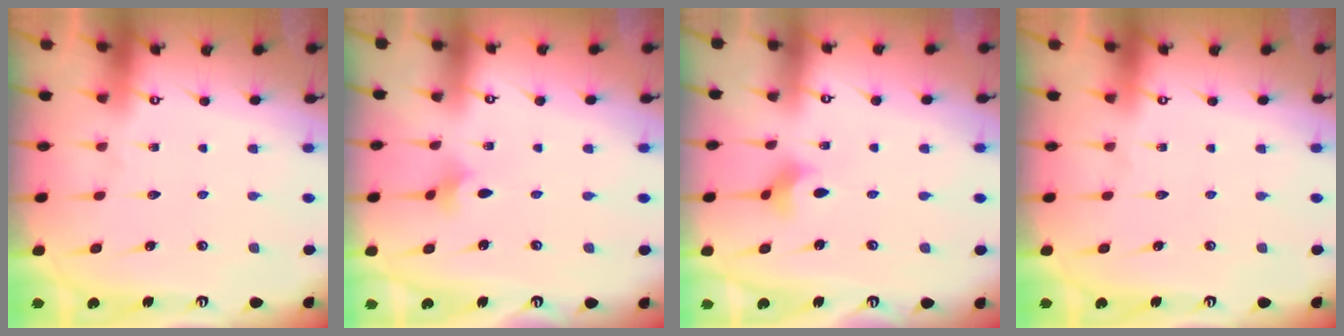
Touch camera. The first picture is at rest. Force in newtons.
{"total": 1.8, "press": 1.7, "slide": 0.5}
{"total": 2.7, "press": 2.7, "slide": 0.5}
{"total": 0.0}